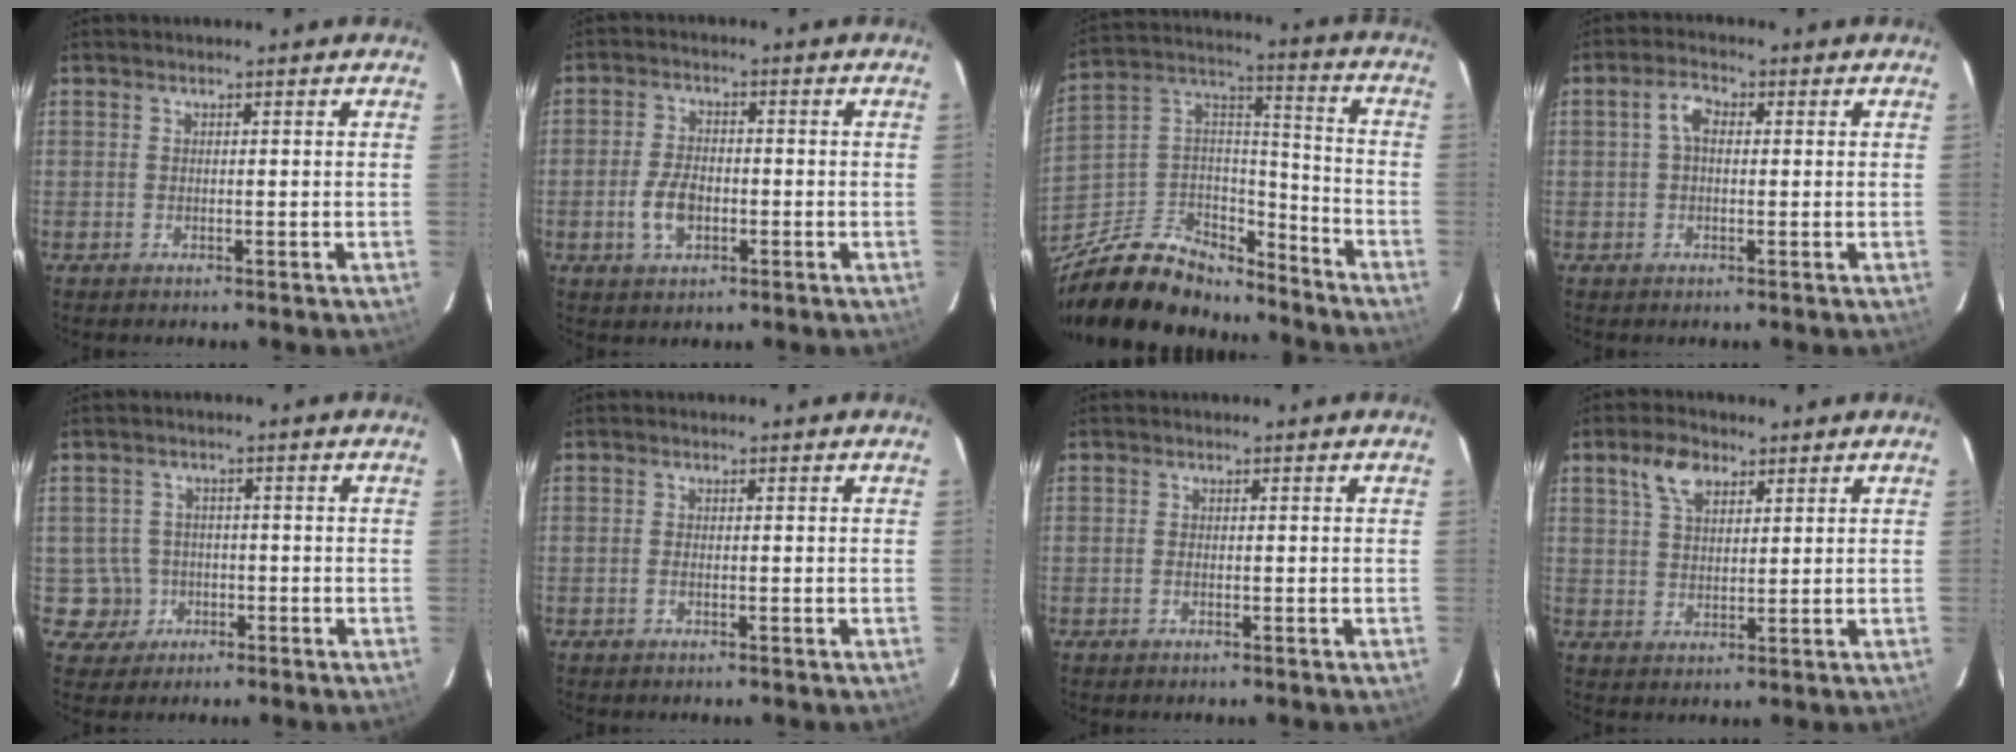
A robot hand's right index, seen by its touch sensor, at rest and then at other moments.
{"total": 5.9, "force": [-1.8, 3.4, 4.5], "torque": [-0.097, 0.003, -0.030]}
{"total": 24.4, "force": [-18.1, 11.9, 11.4], "torque": [-0.266, 0.037, -0.294]}
{"total": 3.4, "force": [0.4, 2.0, 2.7], "torque": [-0.052, 0.014, 0.007]}
{"total": 4.8, "force": [-1.3, 4.7, 0.1], "torque": [-0.010, 0.023, -0.017]}
{"total": 0.9, "force": [-0.4, 0.4, 0.7], "torque": [-0.017, 0.000, -0.008]}
{"total": 0.8, "force": [-0.3, 0.4, 0.6], "torque": [-0.014, 0.000, -0.007]}
{"total": 5.8, "force": [3.3, 3.2, 3.6], "torque": [-0.066, 0.015, 0.061]}